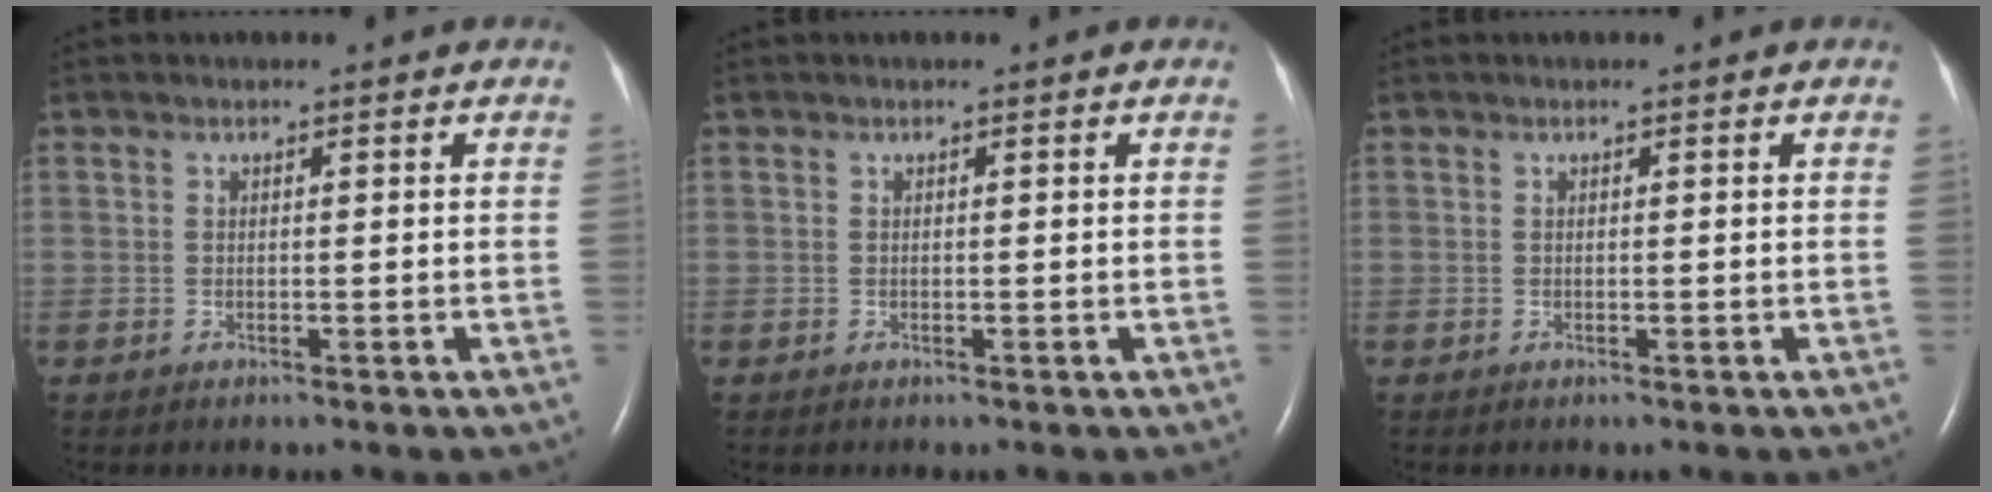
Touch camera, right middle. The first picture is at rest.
{"total": 0.0}
{"total": 0.0}